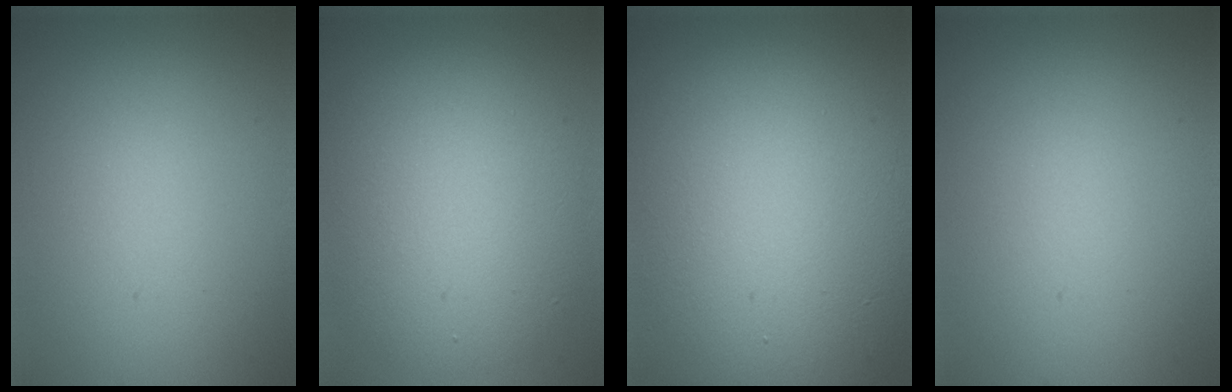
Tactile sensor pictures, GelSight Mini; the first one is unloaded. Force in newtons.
{"total": 7.6, "press": 7.6, "slide": 0.4}
{"total": 16.9, "press": 16.8, "slide": 1.6}
{"total": 0.0}